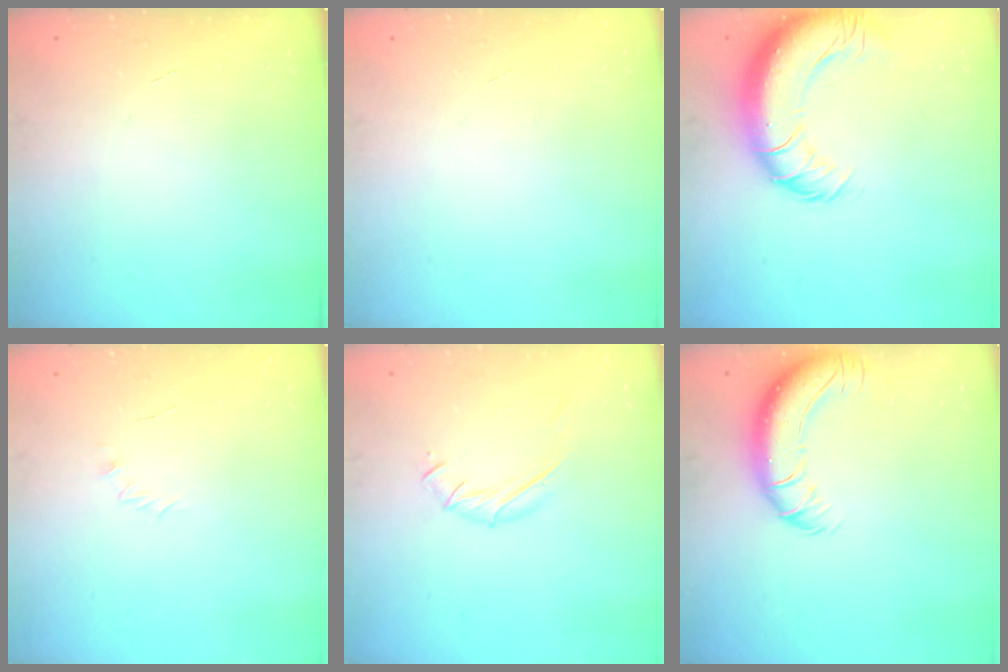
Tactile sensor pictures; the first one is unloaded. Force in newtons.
{"total": 0.0}
{"total": 19.0, "press": 18.5, "slide": 4.5}
{"total": 2.5, "press": 2.4, "slide": 0.7}
{"total": 5.5, "press": 5.4, "slide": 1.0}
{"total": 11.2, "press": 10.8, "slide": 2.9}